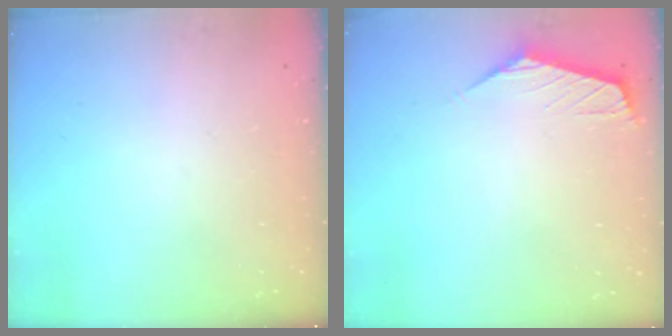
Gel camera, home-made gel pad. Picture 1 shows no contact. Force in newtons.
{"total": 1.3, "press": 1.2, "slide": 0.5}